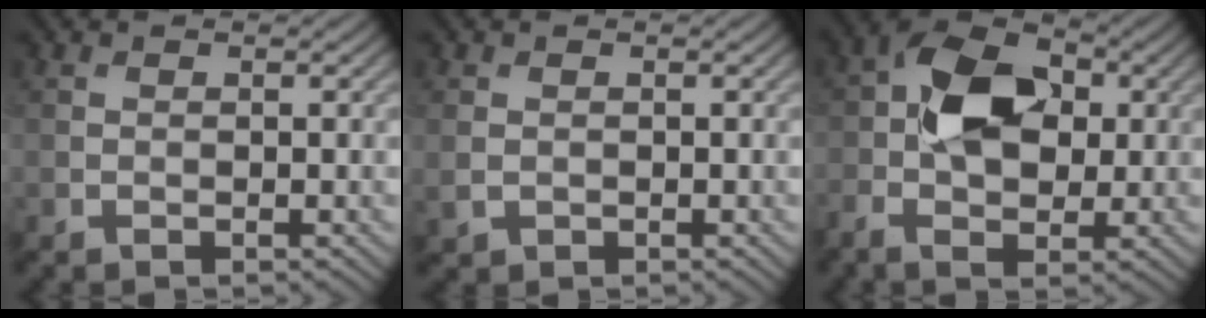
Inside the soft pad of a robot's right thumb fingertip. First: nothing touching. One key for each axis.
{"total": 1.6, "fx": -0.1, "fy": 1.4, "fz": 0.8, "tx": -0.025, "ty": -0.006, "tz": 0.002}
{"total": 10.1, "fx": 0.3, "fy": 6.3, "fz": 7.9, "tx": -0.161, "ty": 0.016, "tz": -0.008}